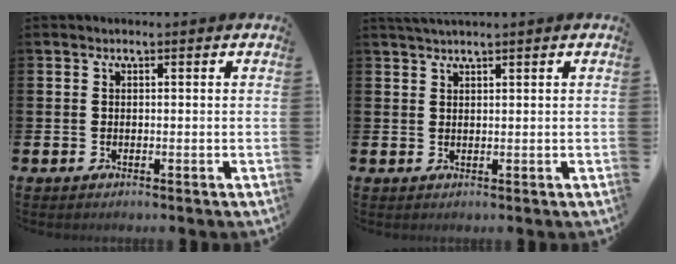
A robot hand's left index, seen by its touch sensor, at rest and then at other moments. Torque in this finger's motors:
{"motor_torque": [0.02, -0.15, 0.31, 0.11]}